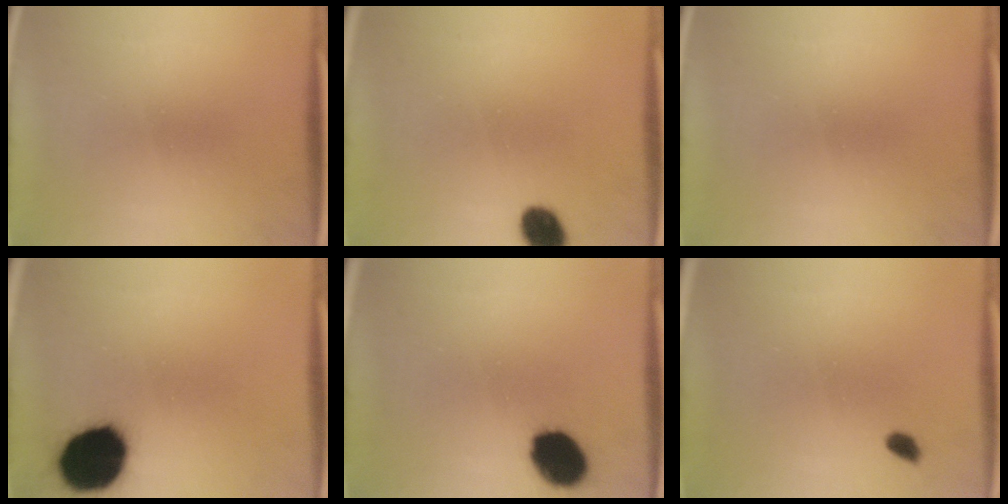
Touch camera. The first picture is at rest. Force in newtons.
{"total": 5.7}
{"total": 0.0}
{"total": 18.5}
{"total": 10.9}
{"total": 1.5}